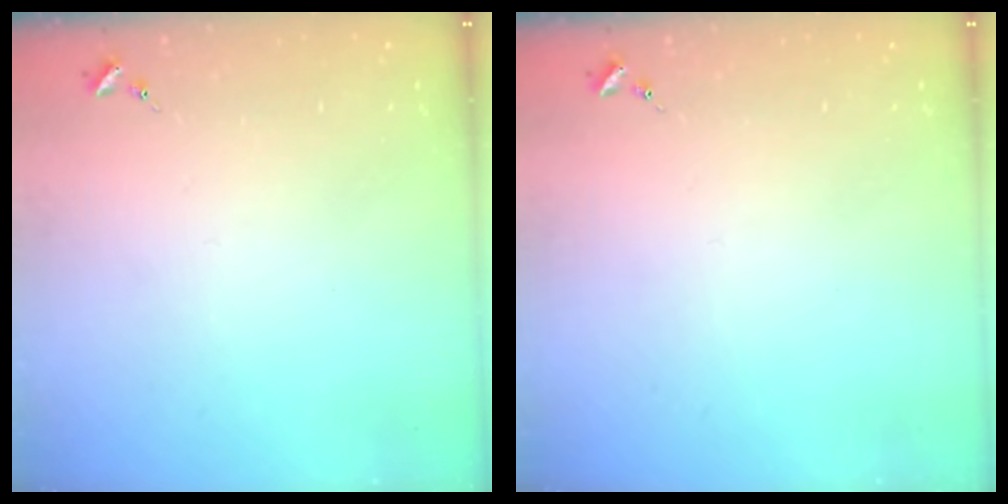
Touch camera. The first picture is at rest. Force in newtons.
{"total": 0.0}